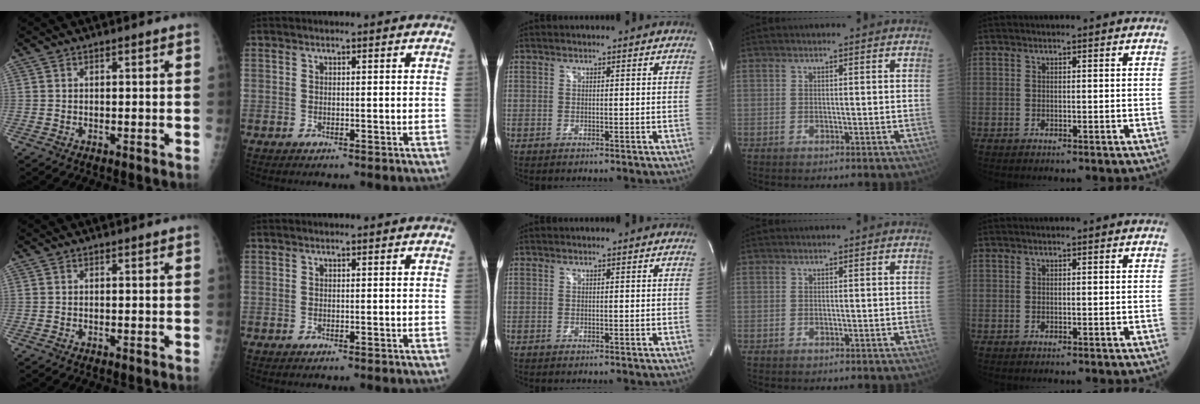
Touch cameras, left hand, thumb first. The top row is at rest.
{}